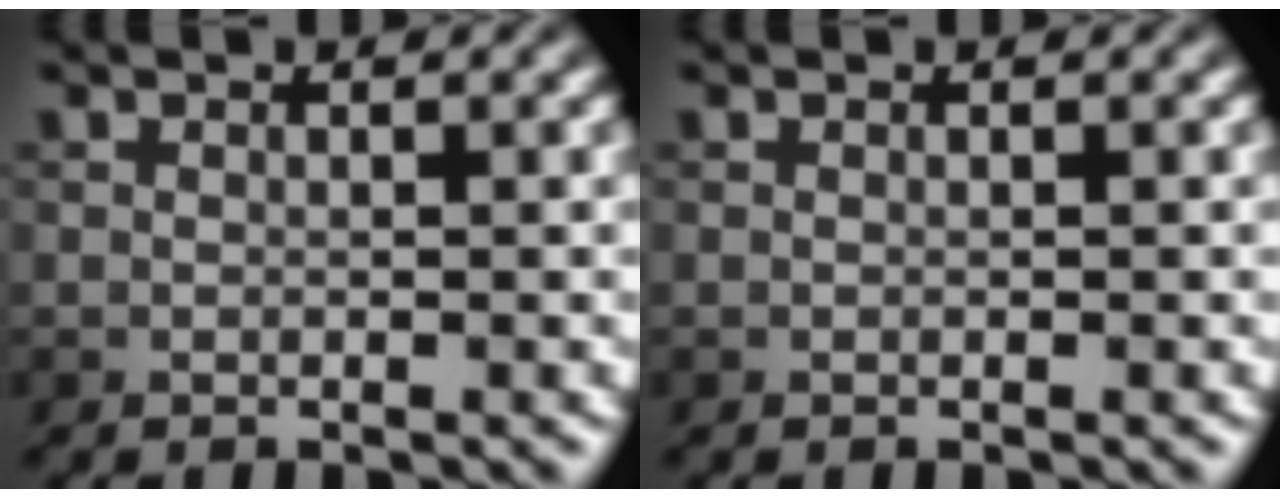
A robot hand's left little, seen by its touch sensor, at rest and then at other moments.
{"total": 0.0}